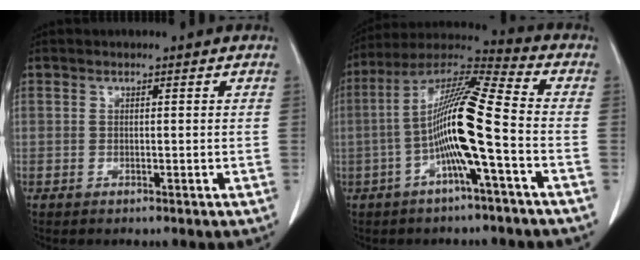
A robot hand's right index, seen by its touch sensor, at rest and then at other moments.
{"total": 13.4, "force": [-3.1, -0.2, 13.0], "torque": [-0.249, 0.018, -0.067]}